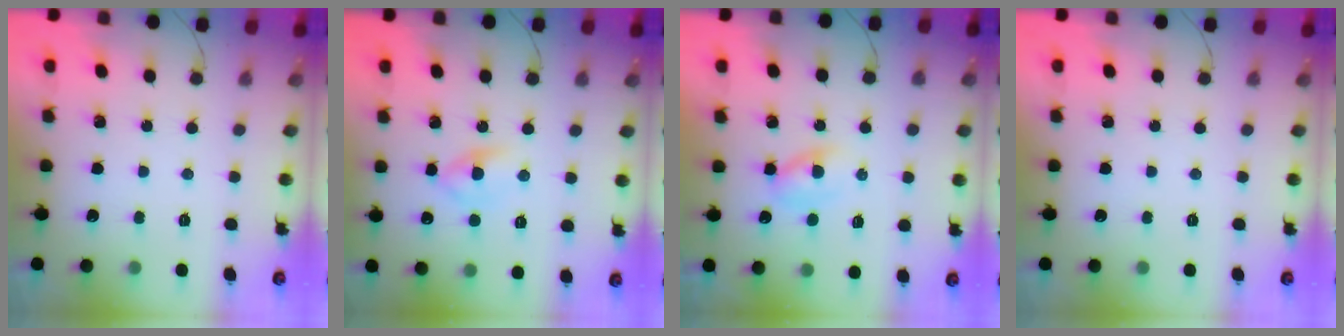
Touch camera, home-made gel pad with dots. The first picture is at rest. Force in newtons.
{"total": 4.1, "press": 4.0, "slide": 1.1}
{"total": 2.9, "press": 2.7, "slide": 1.1}
{"total": 0.0}